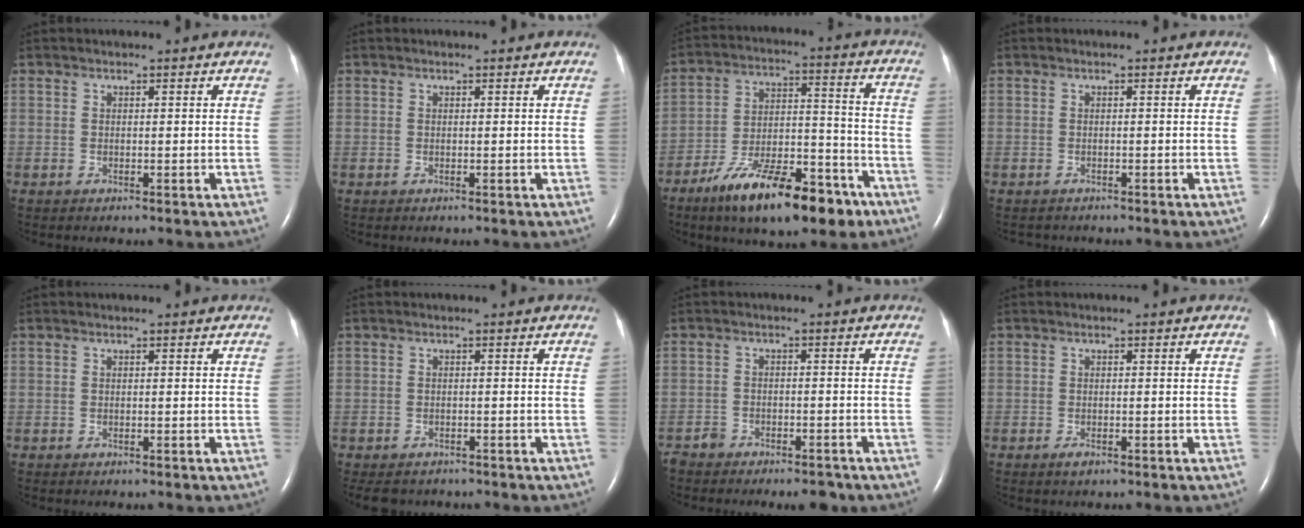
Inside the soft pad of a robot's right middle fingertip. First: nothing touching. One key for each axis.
{"total": 0.0}
{"total": 17.8, "fx": -11.7, "fy": 5.6, "fz": 12.2, "tx": -0.185, "ty": 0.015, "tz": -0.192}
{"total": 1.0, "fx": -0.9, "fy": 0.4, "fz": -0.1, "tx": -0.005, "ty": -0.001, "tz": -0.016}
{"total": 0.0}
{"total": 5.9, "fx": -5.0, "fy": 2.7, "fz": 1.5, "tx": -0.022, "ty": -0.002, "tz": -0.065}
{"total": 4.6, "fx": -4.0, "fy": 1.7, "fz": 1.4, "tx": -0.017, "ty": -0.002, "tz": -0.063}
{"total": 1.1, "fx": -0.7, "fy": 0.4, "fz": 0.7, "tx": -0.016, "ty": -0.002, "tz": -0.010}